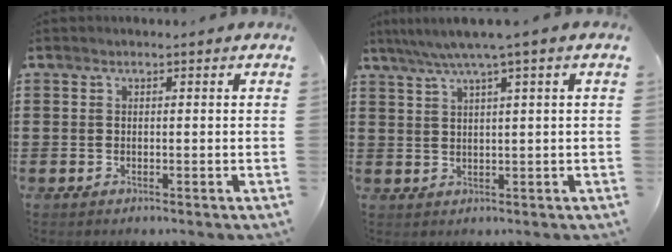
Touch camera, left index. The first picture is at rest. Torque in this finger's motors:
{"motor_torque": [1.11, -1.03, 0.73, 0.10]}